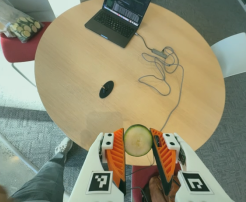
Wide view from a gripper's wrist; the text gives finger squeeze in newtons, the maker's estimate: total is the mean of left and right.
{"total": 10.3, "left": 10.8, "right": 9.9}